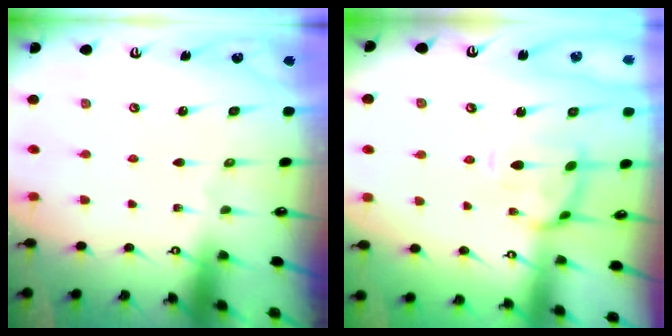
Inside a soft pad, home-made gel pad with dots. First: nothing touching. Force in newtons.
{"total": 1.9, "press": 1.8, "slide": 0.4}